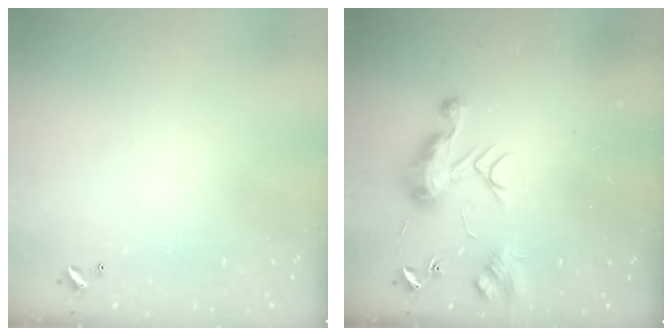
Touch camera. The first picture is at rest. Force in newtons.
{"total": 9.0, "press": 9.0, "slide": 0.5}